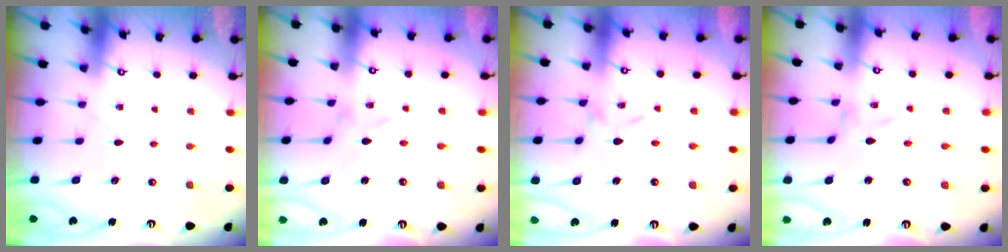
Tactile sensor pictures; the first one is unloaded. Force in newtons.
{"total": 0.0}
{"total": 0.0}
{"total": 0.0}